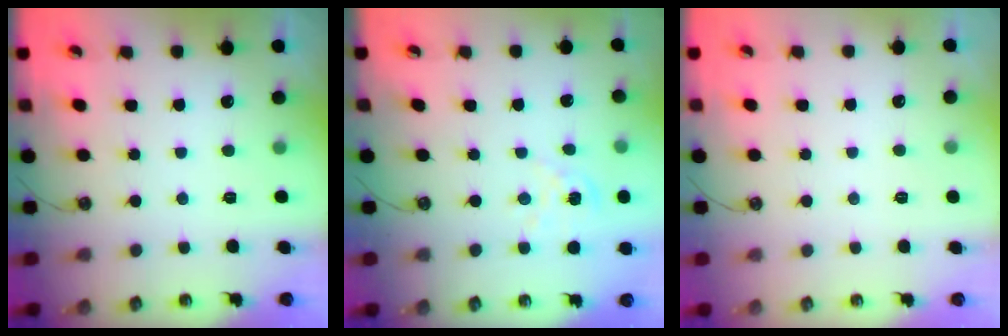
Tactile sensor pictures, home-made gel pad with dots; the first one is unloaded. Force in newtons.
{"total": 2.3, "press": 2.3, "slide": 0.3}
{"total": 0.5, "press": 0.5, "slide": 0.2}